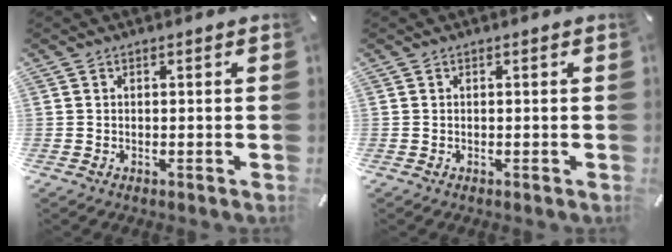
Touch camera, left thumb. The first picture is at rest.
{"total": 0.0}